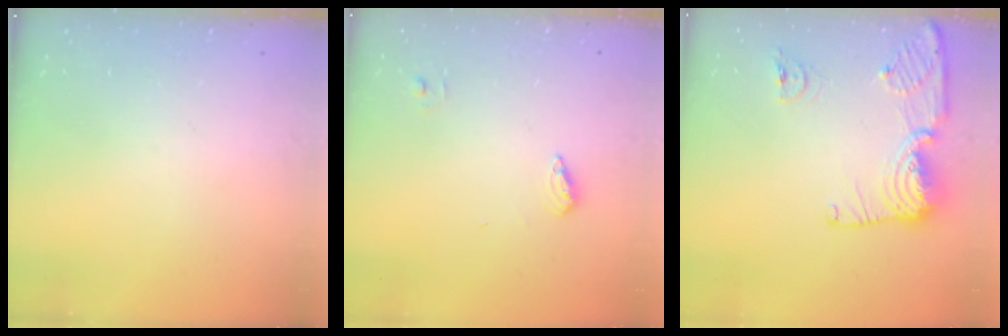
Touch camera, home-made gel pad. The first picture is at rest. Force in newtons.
{"total": 5.9, "press": 5.8, "slide": 1.4}
{"total": 14.2, "press": 14.1, "slide": 1.6}